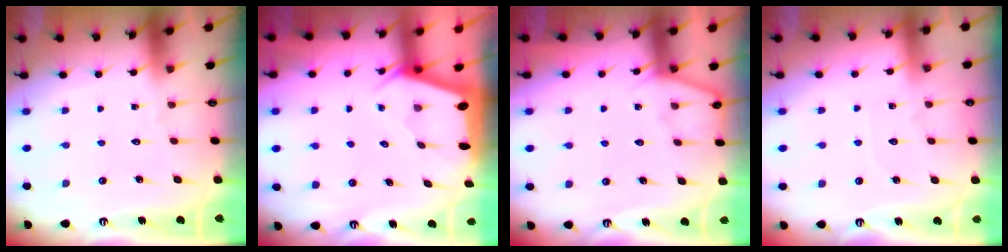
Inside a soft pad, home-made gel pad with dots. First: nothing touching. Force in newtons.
{"total": 2.0, "press": 2.0, "slide": 0.3}
{"total": 4.5, "press": 4.5, "slide": 0.5}
{"total": 2.4, "press": 2.4, "slide": 0.3}